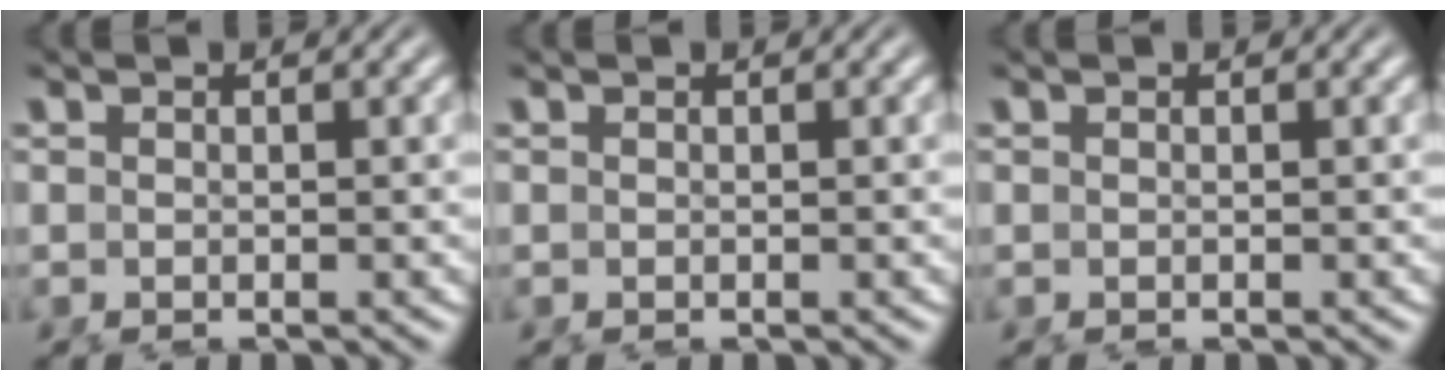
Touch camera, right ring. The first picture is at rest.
{"total": 0.0}
{"total": 0.0}